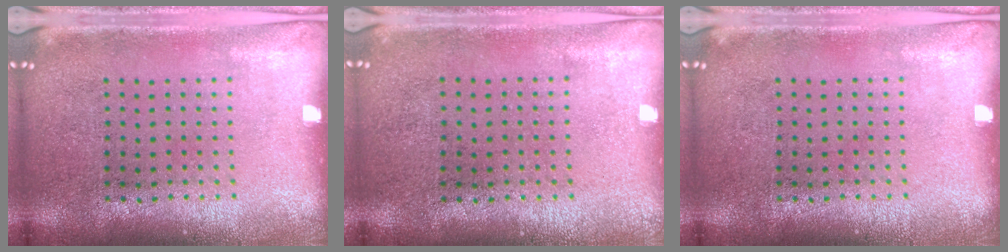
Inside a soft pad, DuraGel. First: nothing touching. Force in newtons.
{"total": 0.0}
{"total": 0.0}